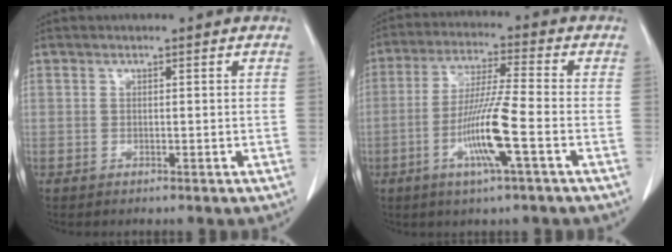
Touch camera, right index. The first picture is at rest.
{"total": 7.3, "force": [-2.4, -0.2, 6.8], "torque": [-0.131, -0.007, -0.047]}